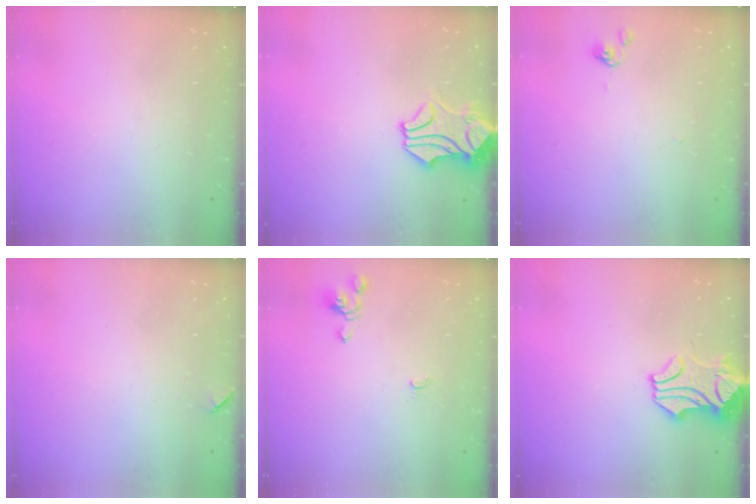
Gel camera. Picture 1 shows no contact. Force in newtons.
{"total": 1.8, "press": 1.2, "slide": 1.2}
{"total": 0.0}
{"total": 3.0, "press": 3.0, "slide": 0.6}
{"total": 0.0}
{"total": 2.0, "press": 1.5, "slide": 1.4}